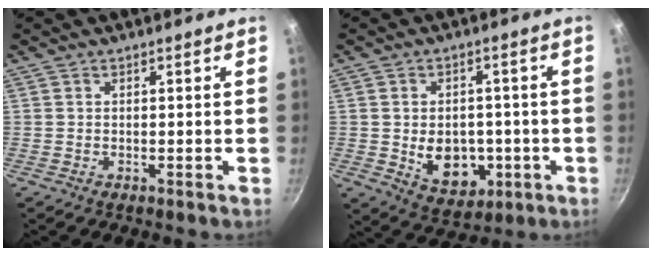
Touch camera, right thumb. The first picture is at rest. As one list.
[{"total": 10.8, "force": [-1.8, 8.0, 7.0], "torque": [-0.070, -0.001, -0.009]}]